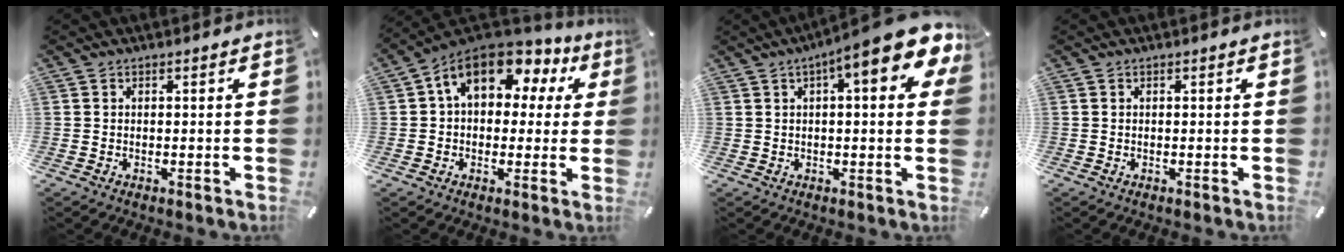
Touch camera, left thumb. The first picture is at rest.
{"total": 13.5, "force": [5.6, 8.6, 8.9], "torque": [-0.147, -0.015, 0.102]}
{"total": 13.7, "force": [6.2, 3.3, 11.8], "torque": [-0.162, -0.037, 0.094]}
{"total": 0.0}